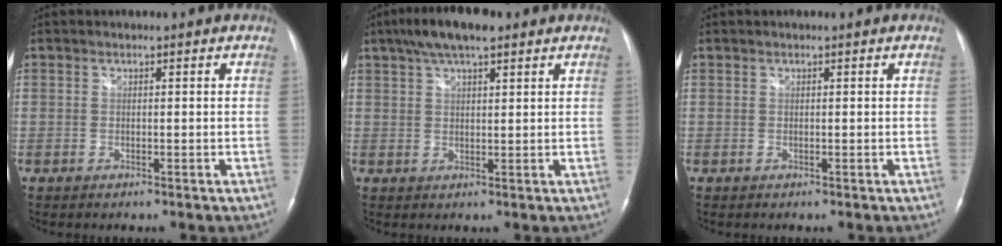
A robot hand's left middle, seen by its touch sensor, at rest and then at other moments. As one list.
[{"total": 8.3, "force": [5.6, 2.1, 5.7], "torque": [-0.106, 0.024, 0.093]}, {"total": 0.0}]